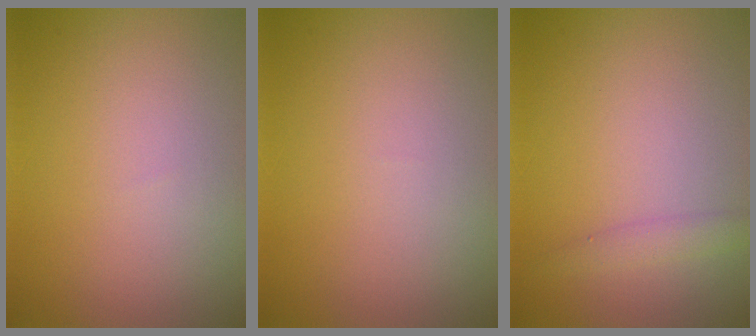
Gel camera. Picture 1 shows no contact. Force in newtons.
{"total": 0.0}
{"total": 1.4, "press": 1.4, "slide": 0.1}